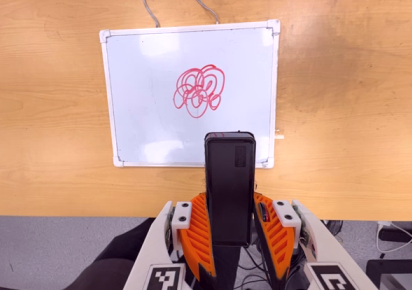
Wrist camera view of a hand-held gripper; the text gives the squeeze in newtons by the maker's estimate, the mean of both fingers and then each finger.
{"total": 5.0, "left": 3.6, "right": 6.4}